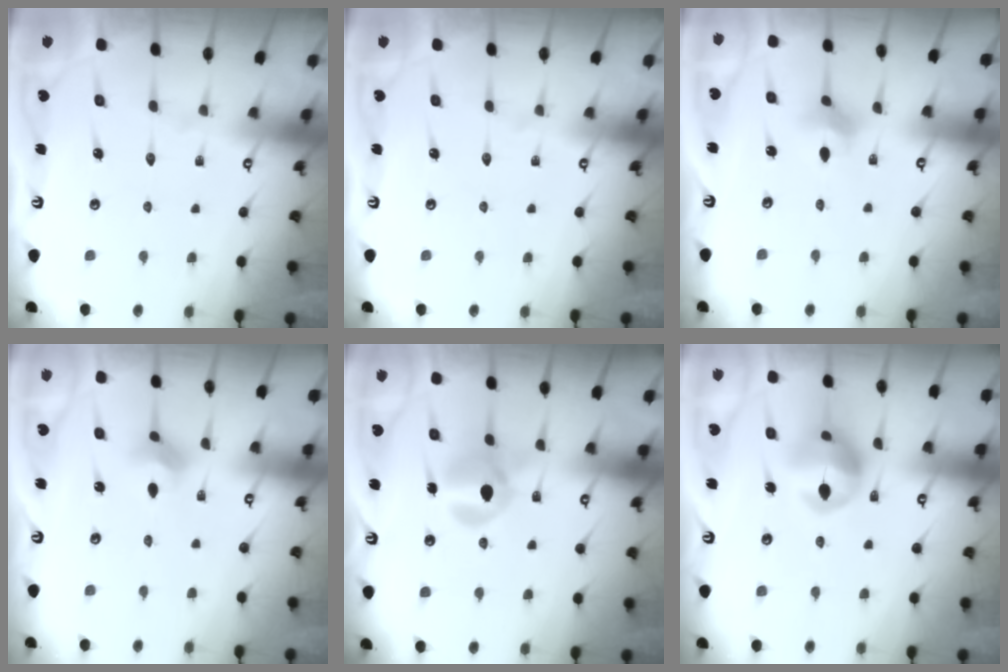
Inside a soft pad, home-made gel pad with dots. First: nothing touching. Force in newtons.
{"total": 0.0}
{"total": 3.7, "press": 3.7, "slide": 0.6}
{"total": 2.8, "press": 2.7, "slide": 0.4}
{"total": 9.9, "press": 9.9, "slide": 0.8}
{"total": 12.7, "press": 12.6, "slide": 1.5}